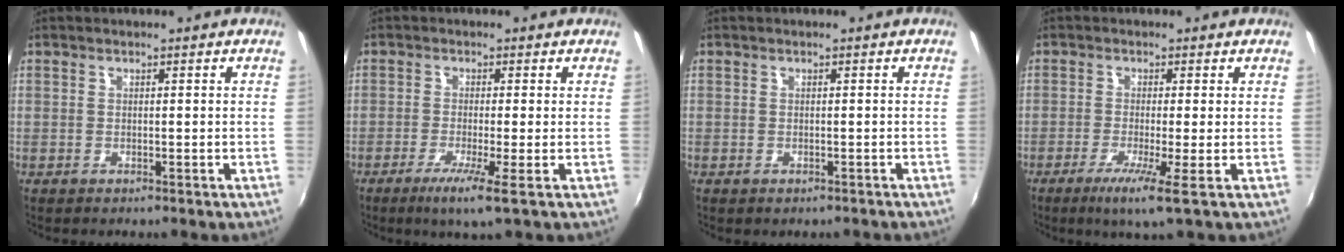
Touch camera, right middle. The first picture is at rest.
{"total": 5.1, "force": [-2.3, -0.8, 4.4], "torque": [-0.098, -0.015, -0.046]}
{"total": 0.8, "force": [-0.6, 0.4, 0.4], "torque": [-0.008, 0.000, -0.005]}
{"total": 5.2, "force": [-2.1, -0.8, 4.7], "torque": [-0.106, -0.016, -0.043]}